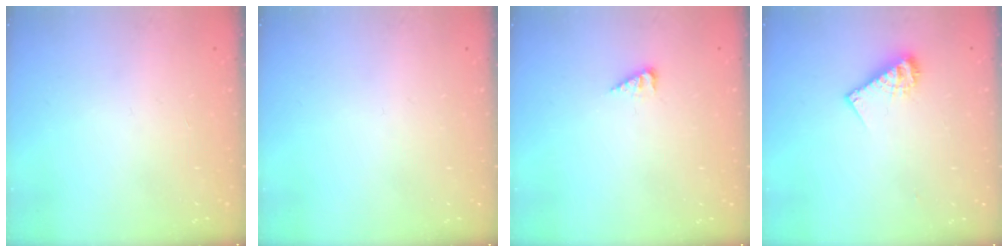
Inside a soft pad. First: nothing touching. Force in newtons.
{"total": 0.0}
{"total": 2.4, "press": 2.4, "slide": 0.4}
{"total": 9.3, "press": 9.3, "slide": 0.6}